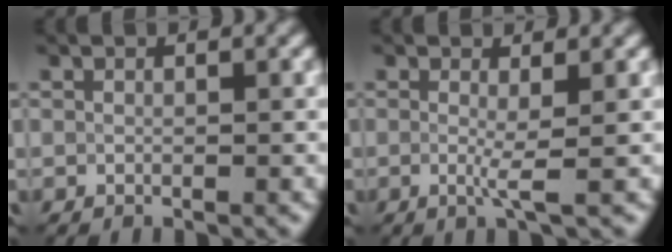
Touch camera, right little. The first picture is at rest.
{"total": 1.8, "force": [-0.1, 0.1, 1.8], "torque": [-0.039, -0.008, -0.004]}